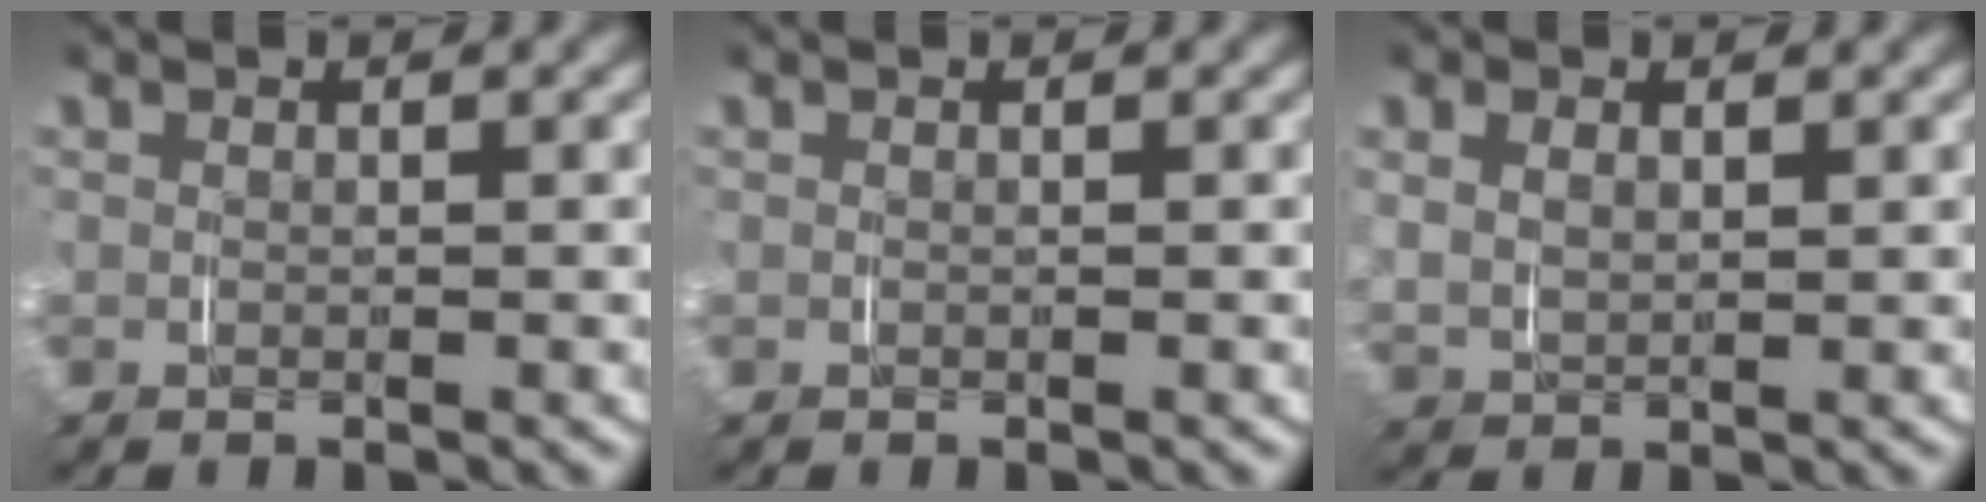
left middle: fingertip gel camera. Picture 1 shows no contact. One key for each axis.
{"total": 0.0}
{"total": 2.6, "fx": 1.2, "fy": 1.8, "fz": 1.5, "tx": -0.045, "ty": -0.005, "tz": 0.030}